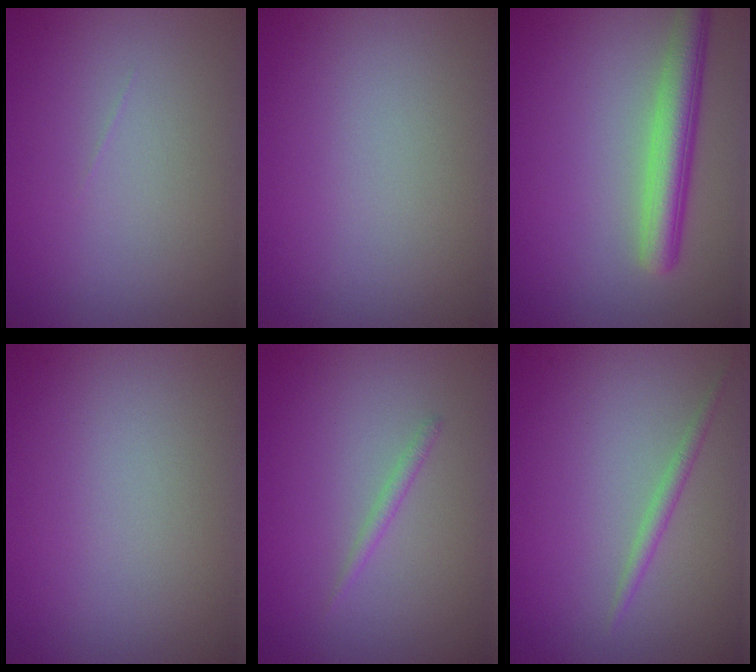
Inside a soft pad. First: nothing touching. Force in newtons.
{"total": 0.0}
{"total": 4.3, "press": 4.3, "slide": 0.2}
{"total": 0.0}
{"total": 0.8, "press": 0.8, "slide": 0.0}
{"total": 1.2, "press": 1.2, "slide": 0.1}